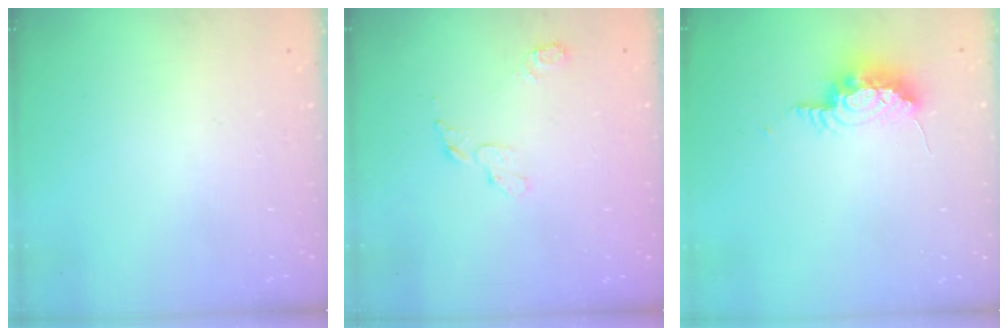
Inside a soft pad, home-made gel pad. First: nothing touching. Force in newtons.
{"total": 5.0, "press": 5.0, "slide": 0.6}
{"total": 15.5, "press": 10.5, "slide": 11.3}